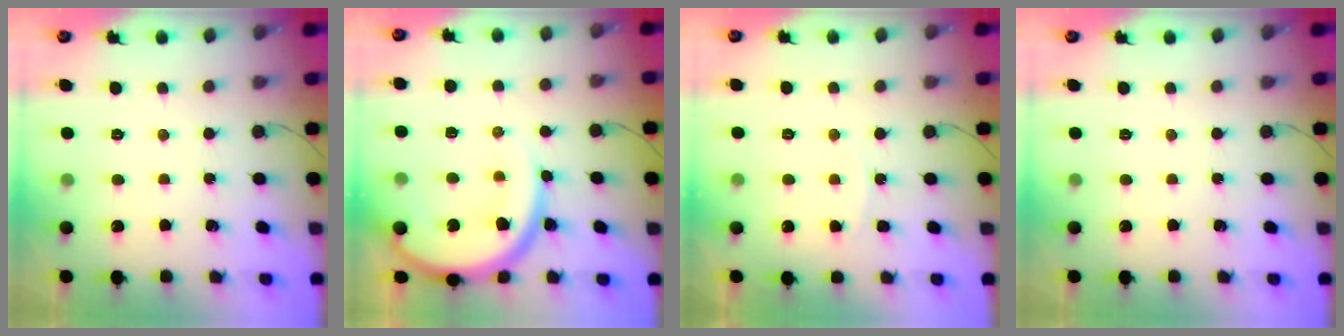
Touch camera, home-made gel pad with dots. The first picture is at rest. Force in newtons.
{"total": 13.8, "press": 13.8, "slide": 1.2}
{"total": 3.9, "press": 3.9, "slide": 0.5}
{"total": 0.0}